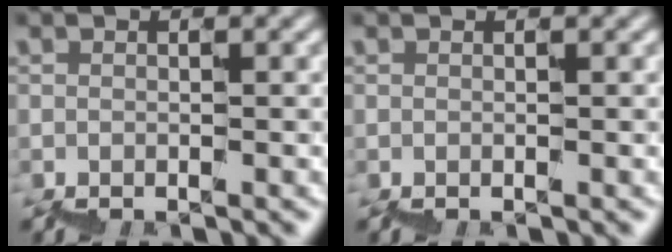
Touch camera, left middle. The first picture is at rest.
{"total": 0.0}